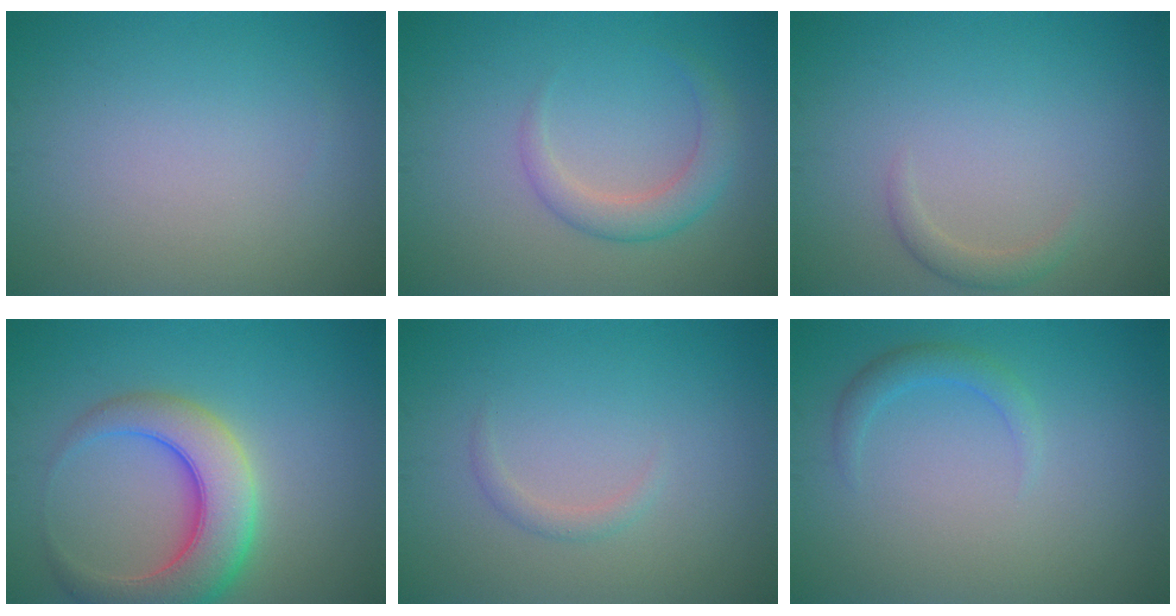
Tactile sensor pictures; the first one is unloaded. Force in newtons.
{"total": 2.8, "press": 2.8, "slide": 0.2}
{"total": 1.2, "press": 1.2, "slide": 0.0}
{"total": 7.4, "press": 7.4, "slide": 0.3}
{"total": 1.0, "press": 1.0, "slide": 0.0}
{"total": 1.6, "press": 1.6, "slide": 0.1}